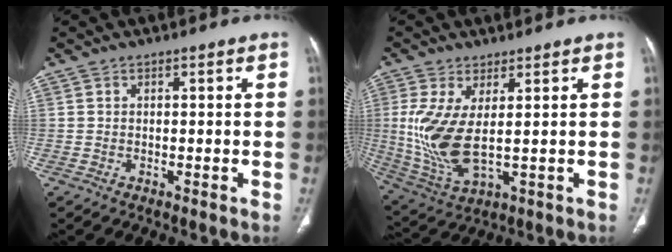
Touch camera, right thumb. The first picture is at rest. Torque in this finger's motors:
{"motor_torque": [-0.53, 0.86, 0.92, 0.02, 0.16]}